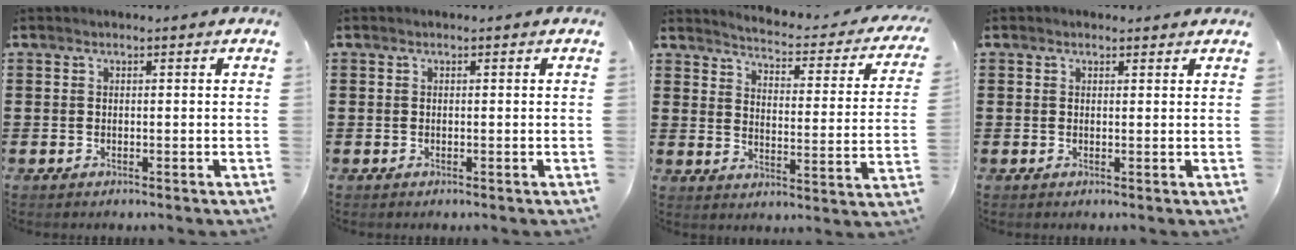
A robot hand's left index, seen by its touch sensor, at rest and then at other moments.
{"total": 0.0}
{"total": 2.9, "force": [2.8, -0.2, 0.7], "torque": [-0.035, -0.031, 0.040]}
{"total": 1.0, "force": [0.9, 0.4, 0.2], "torque": [-0.004, 0.004, 0.017]}